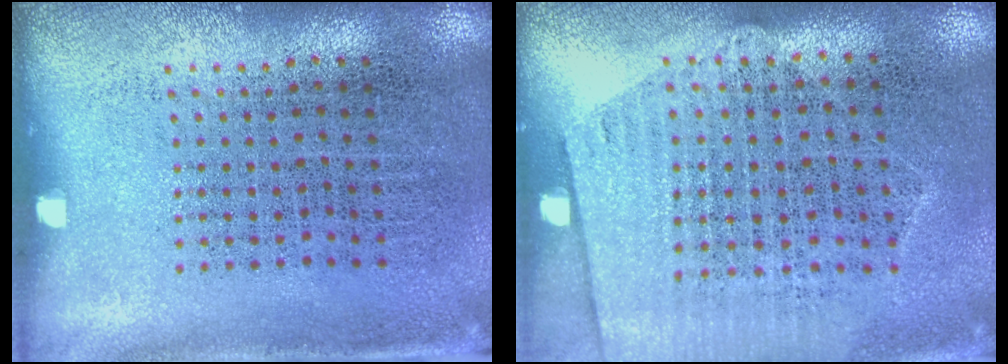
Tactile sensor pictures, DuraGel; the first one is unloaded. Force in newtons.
{"total": 1.3, "press": 1.2, "slide": 0.5}